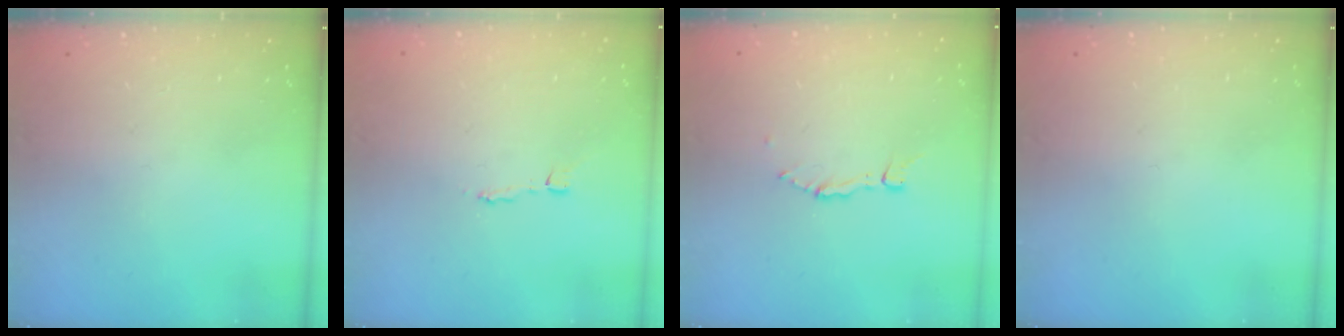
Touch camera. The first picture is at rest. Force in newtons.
{"total": 2.1, "press": 2.1, "slide": 0.0}
{"total": 2.7, "press": 2.7, "slide": 0.2}
{"total": 0.0}